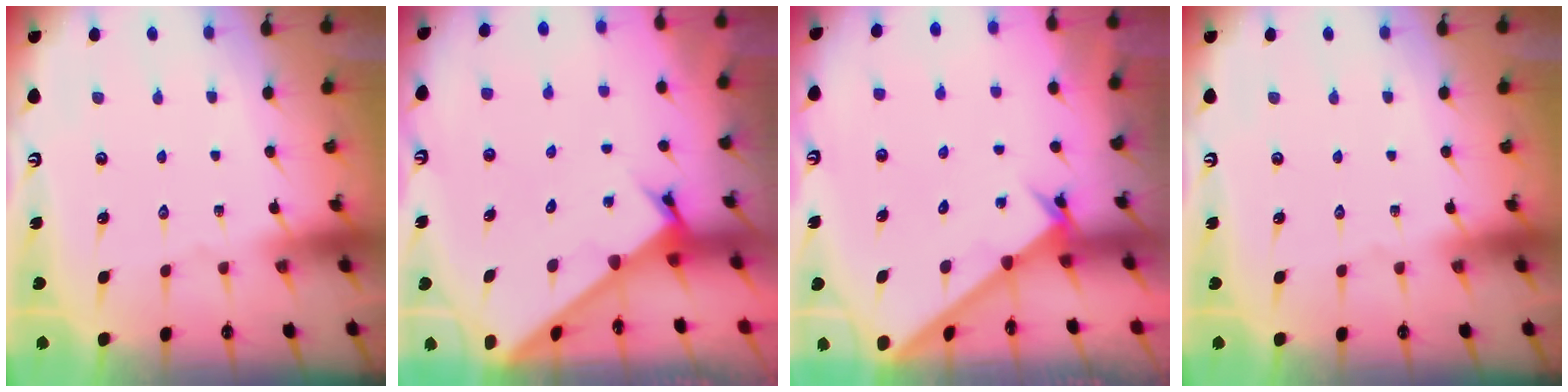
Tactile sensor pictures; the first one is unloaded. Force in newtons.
{"total": 2.4, "press": 2.4, "slide": 0.2}
{"total": 2.2, "press": 2.2, "slide": 0.2}
{"total": 0.0}